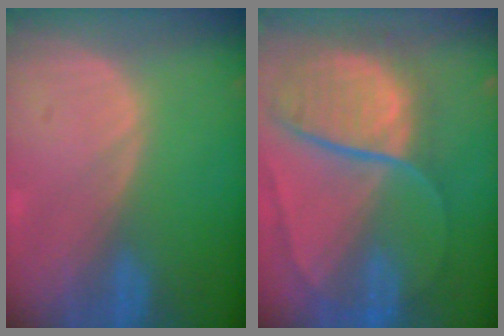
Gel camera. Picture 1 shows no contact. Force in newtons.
{"total": 10.8, "press": 9.0, "slide": 6.0}